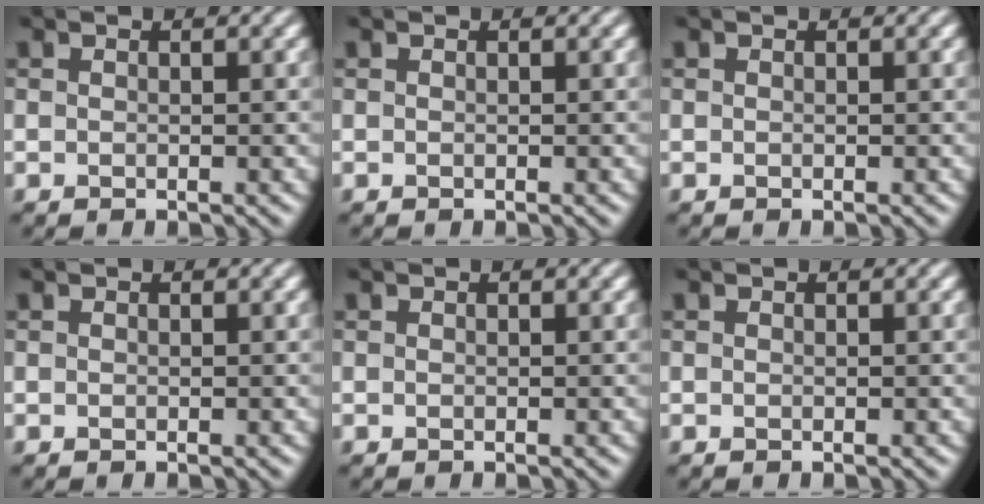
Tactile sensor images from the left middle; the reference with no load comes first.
{"total": 0.0}
{"total": 0.0}
{"total": 0.0}
{"total": 0.0}
{"total": 0.0}